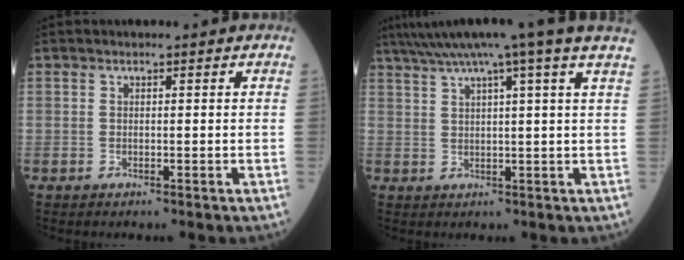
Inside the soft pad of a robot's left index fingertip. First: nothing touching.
{"total": 12.4, "force": [9.4, -2.0, 7.8], "torque": [-0.130, 0.020, 0.120]}